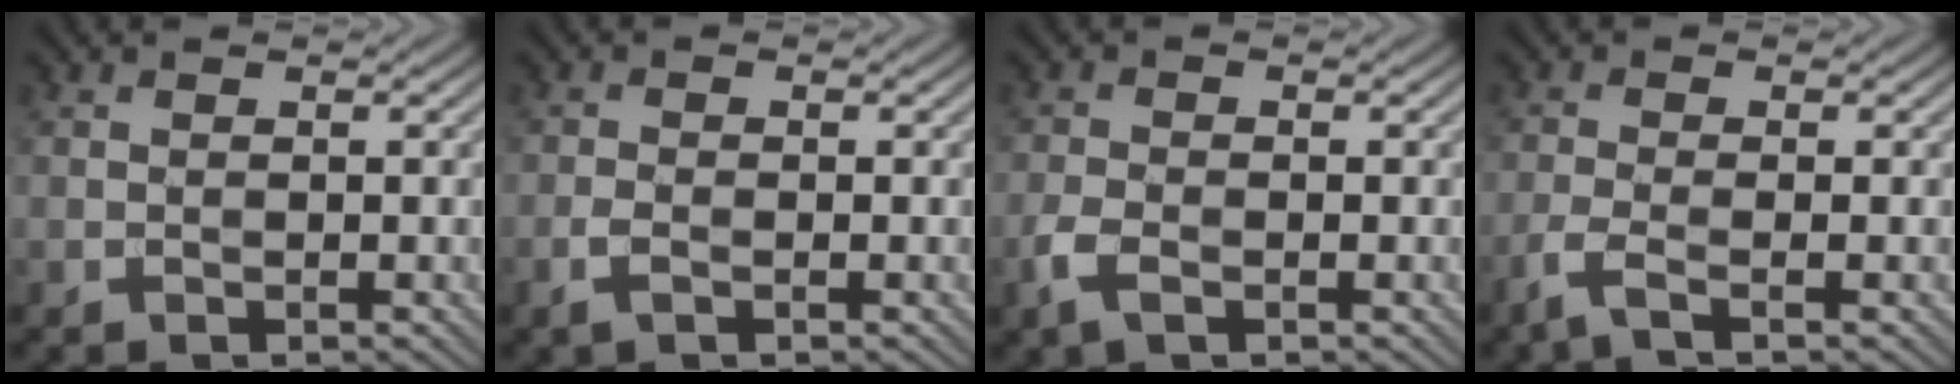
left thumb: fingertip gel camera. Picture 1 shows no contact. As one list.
[{"total": 1.8, "force": [-0.9, 0.6, 1.4], "torque": [-0.034, 0.000, -0.021]}, {"total": 3.0, "force": [-1.5, 1.4, 2.2], "torque": [-0.054, -0.005, -0.035]}, {"total": 3.0, "force": [-1.7, 0.4, 2.4], "torque": [-0.050, 0.001, -0.051]}]